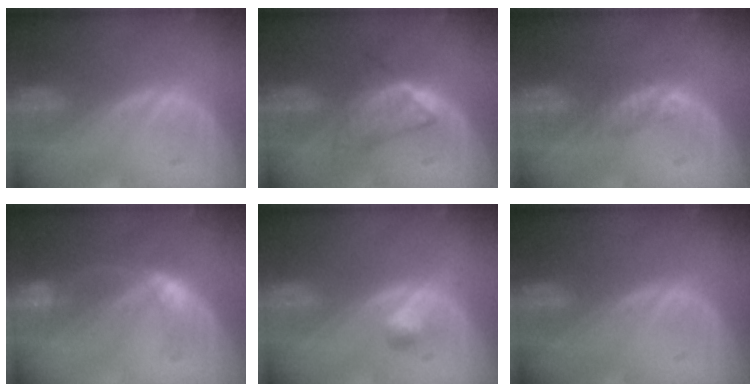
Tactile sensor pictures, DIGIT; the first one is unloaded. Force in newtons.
{"total": 6.0, "press": 5.1, "slide": 3.2}
{"total": 1.8, "press": 1.6, "slide": 0.8}
{"total": 5.2, "press": 4.8, "slide": 1.9}
{"total": 2.0, "press": 2.0, "slide": 0.2}
{"total": 0.0}